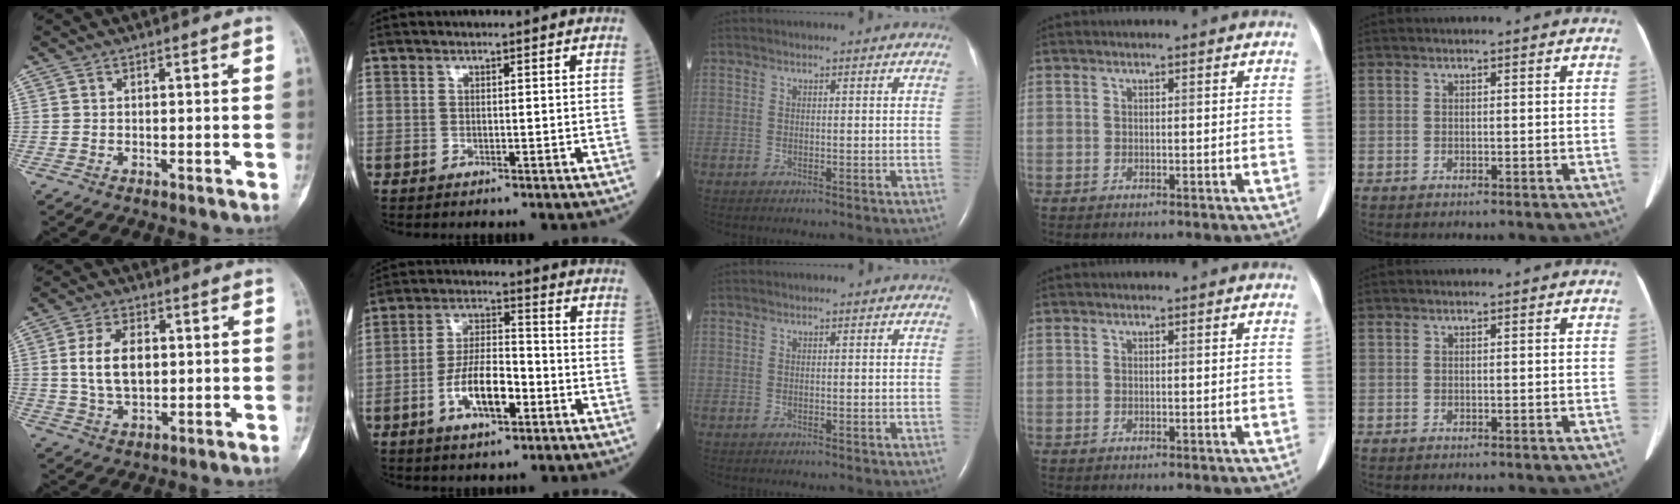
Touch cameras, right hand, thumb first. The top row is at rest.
{"thumb": {"total": 9.1, "force": [1.0, 5.5, 7.1], "torque": [-0.124, 0.000, 0.024]}, "index": {"total": 9.6, "force": [-3.7, 3.4, 8.1], "torque": [-0.159, 0.008, -0.068]}}